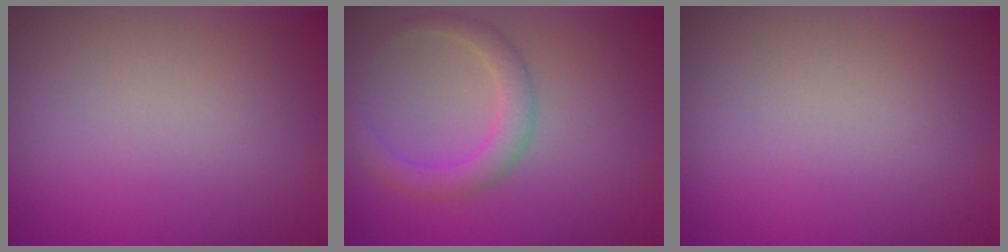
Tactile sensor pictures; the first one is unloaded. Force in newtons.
{"total": 2.7, "press": 2.7, "slide": 0.2}
{"total": 0.0}